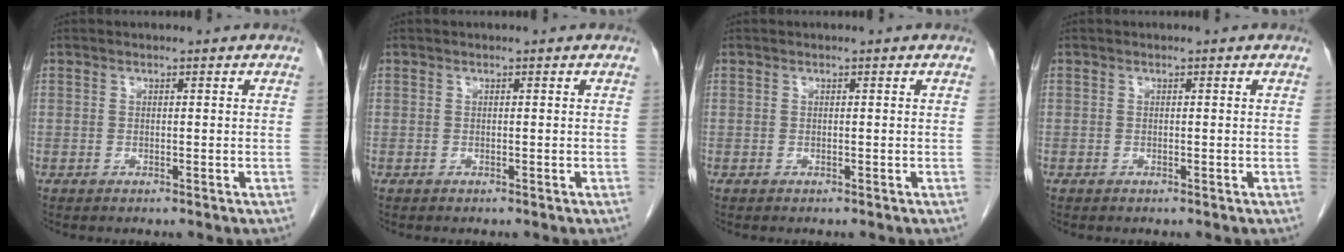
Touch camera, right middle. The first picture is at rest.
{"total": 0.0}
{"total": 0.0}
{"total": 0.0}